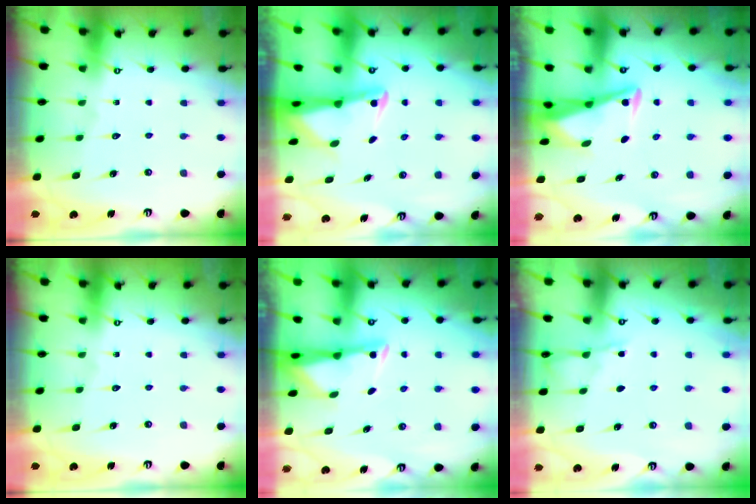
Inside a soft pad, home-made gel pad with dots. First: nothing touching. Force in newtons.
{"total": 2.9, "press": 2.8, "slide": 0.7}
{"total": 5.0, "press": 4.7, "slide": 1.6}
{"total": 0.0}
{"total": 3.2, "press": 3.1, "slide": 0.5}
{"total": 3.4, "press": 3.4, "slide": 0.5}